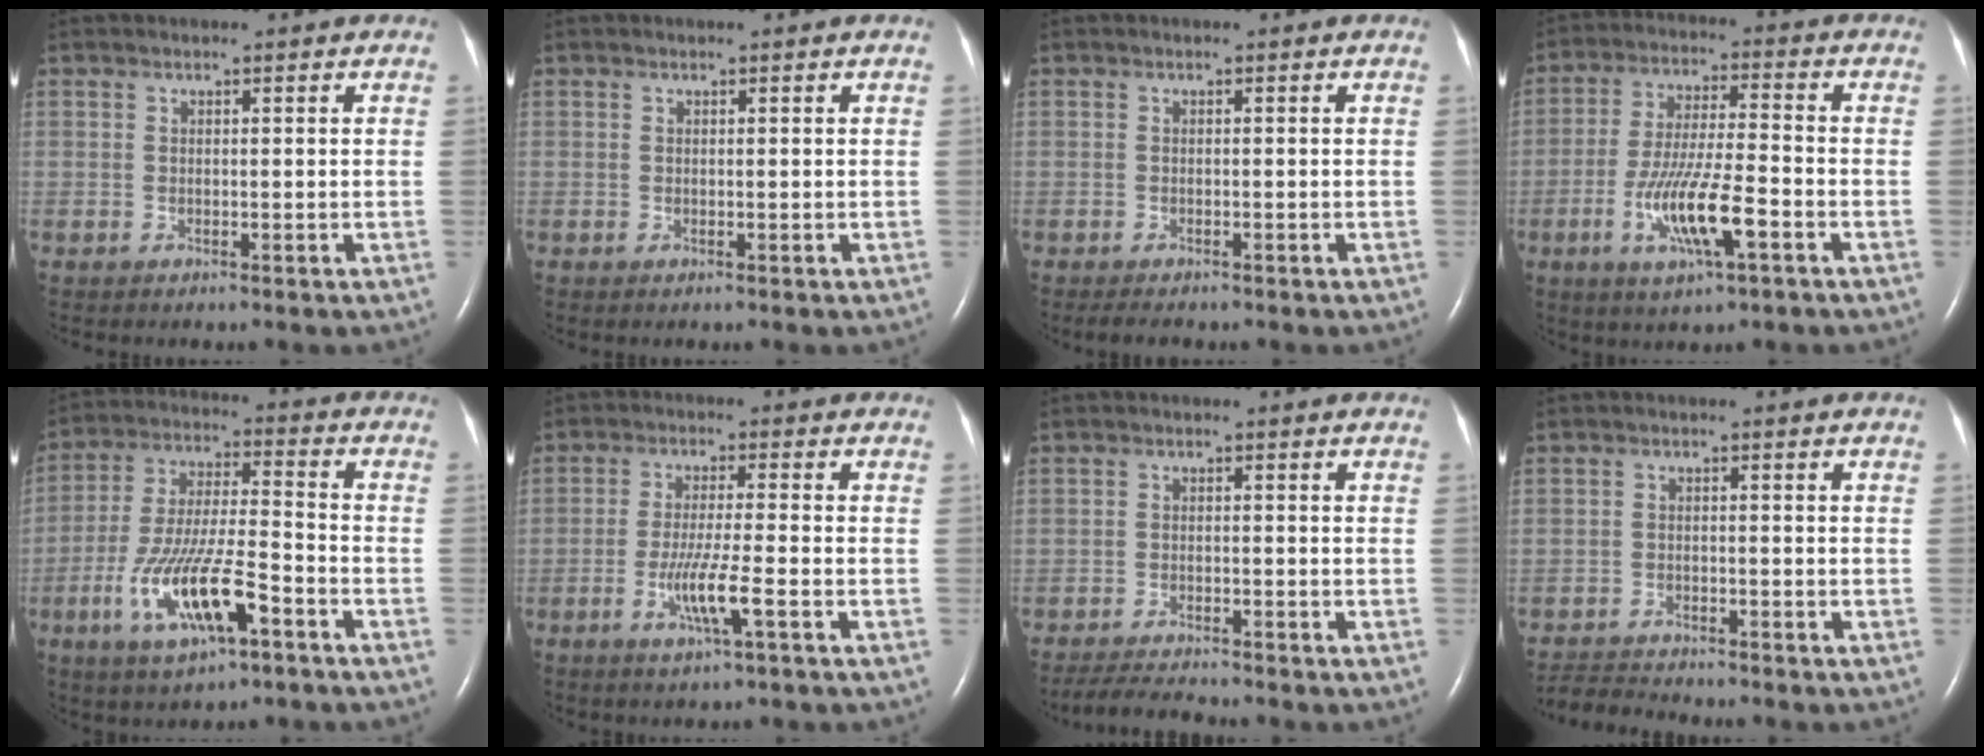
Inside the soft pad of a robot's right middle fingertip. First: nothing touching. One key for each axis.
{"total": 0.0}
{"total": 1.9, "fx": -1.6, "fy": 0.5, "fz": 0.9, "tx": -0.020, "ty": -0.006, "tz": -0.021}
{"total": 10.6, "fx": -4.2, "fy": 1.4, "fz": 9.6, "tx": -0.189, "ty": -0.009, "tz": -0.075}
{"total": 13.4, "fx": -6.1, "fy": 2.7, "fz": 11.7, "tx": -0.237, "ty": -0.008, "tz": -0.105}
{"total": 5.9, "fx": -2.3, "fy": -0.3, "fz": 5.5, "tx": -0.108, "ty": -0.012, "tz": -0.044}
{"total": 4.4, "fx": -4.3, "fy": -0.3, "fz": 1.1, "tx": -0.024, "ty": -0.022, "tz": -0.074}
{"total": 4.1, "fx": -4.1, "fy": -0.4, "fz": 0.0, "tx": -0.002, "ty": -0.020, "tz": -0.073}